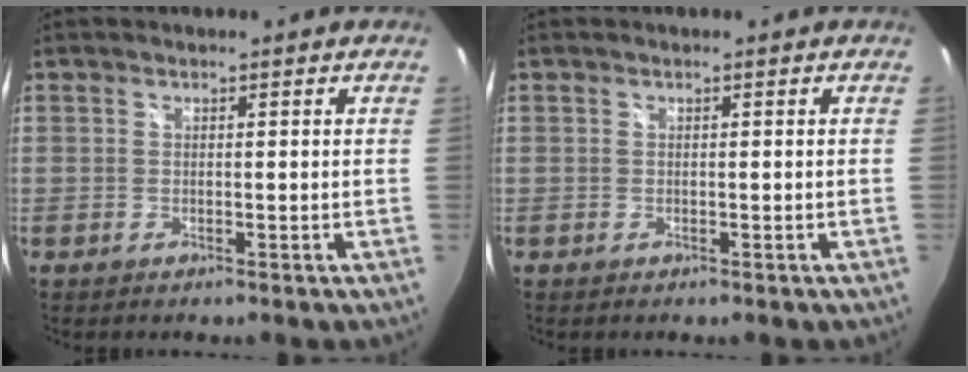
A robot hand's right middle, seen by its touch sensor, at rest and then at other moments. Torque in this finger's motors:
{"motor_torque": [0.00, -0.01, 0.00, 0.02]}